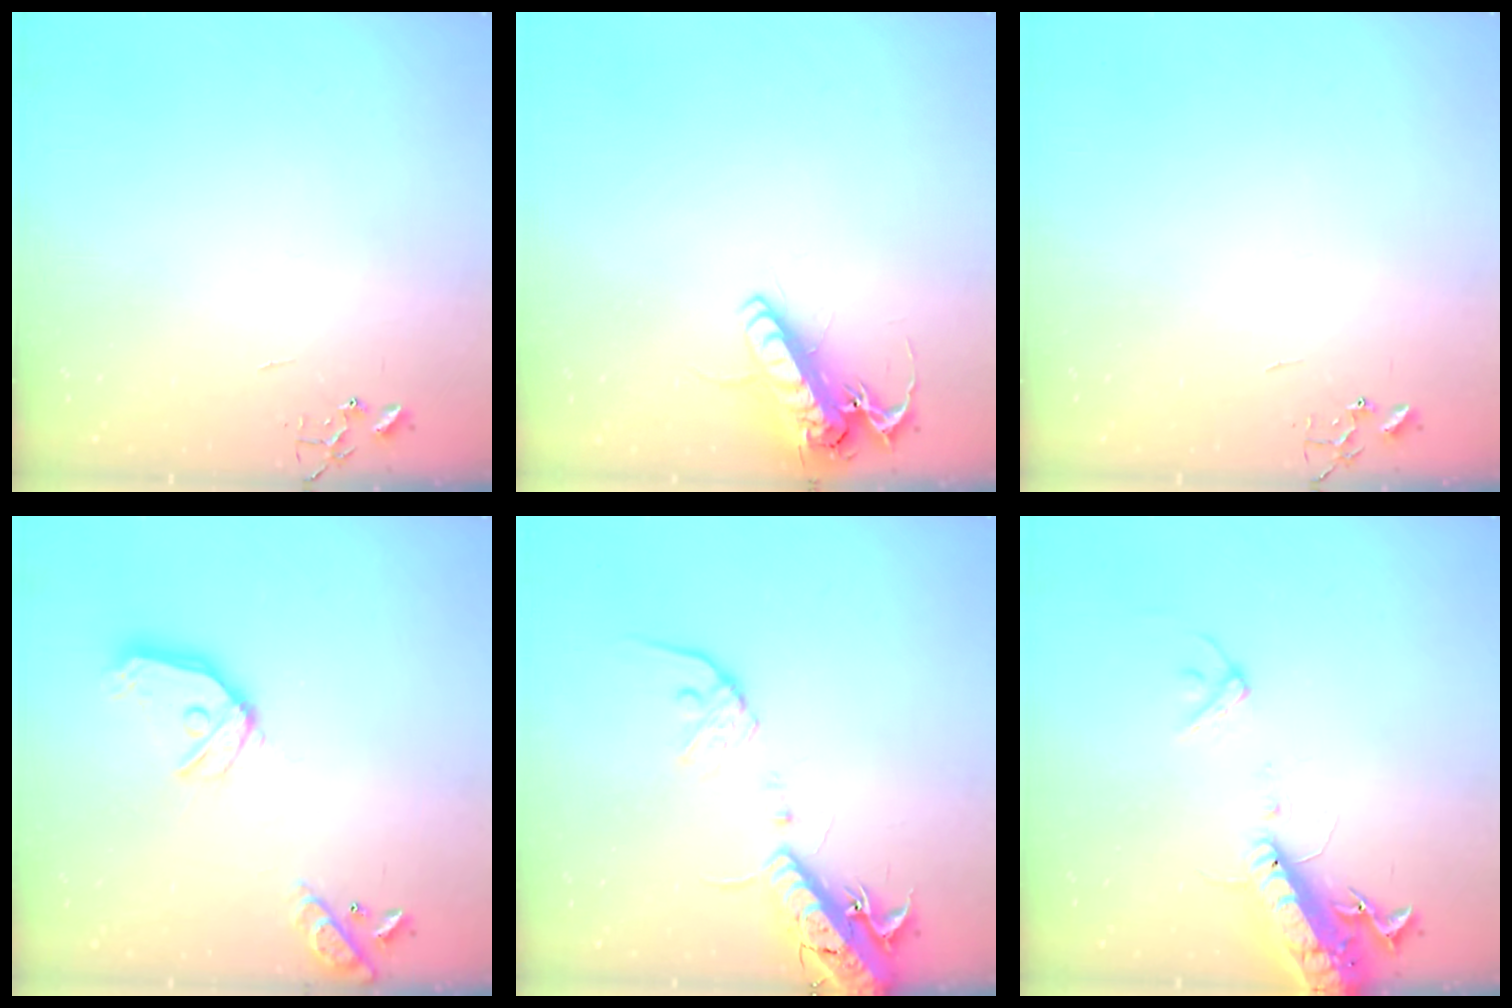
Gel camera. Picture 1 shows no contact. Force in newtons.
{"total": 14.1, "press": 13.9, "slide": 2.6}
{"total": 0.0}
{"total": 16.2, "press": 16.0, "slide": 2.5}
{"total": 16.5, "press": 16.2, "slide": 3.6}
{"total": 15.6, "press": 15.2, "slide": 3.5}